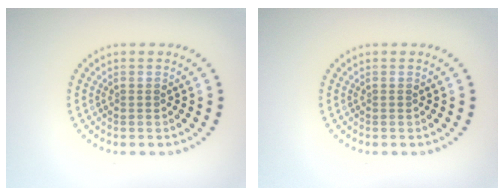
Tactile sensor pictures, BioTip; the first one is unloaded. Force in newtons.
{"total": 0.0}